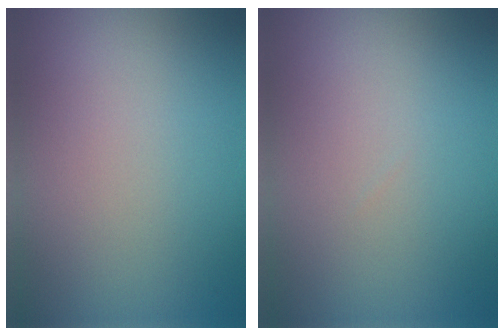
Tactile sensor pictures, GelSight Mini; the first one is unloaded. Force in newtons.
{"total": 0.0}